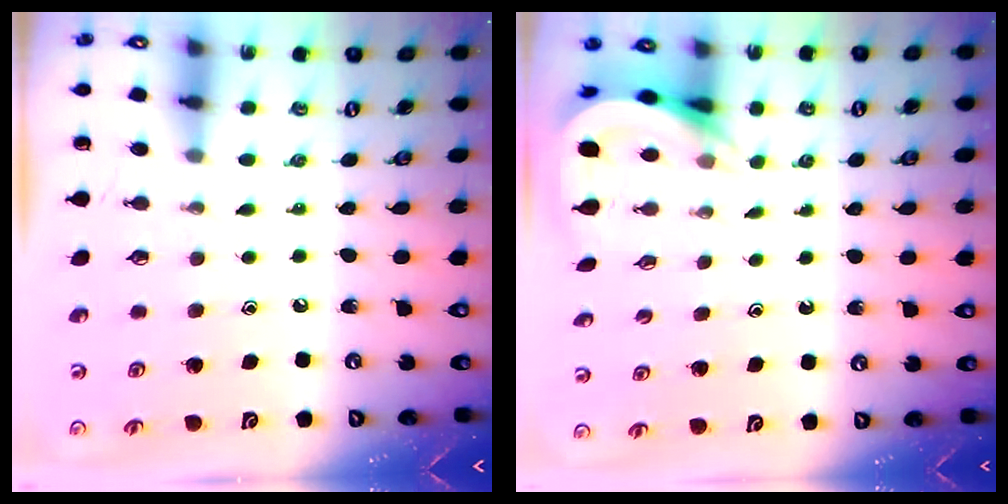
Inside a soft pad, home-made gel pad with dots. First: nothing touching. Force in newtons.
{"total": 5.3, "press": 5.3, "slide": 0.3}